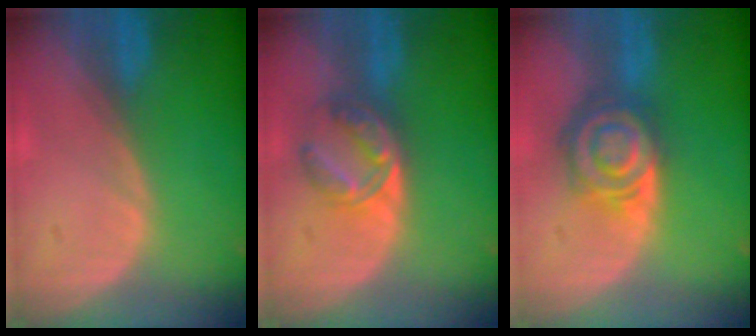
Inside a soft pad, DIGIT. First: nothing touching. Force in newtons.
{"total": 5.8, "press": 5.5, "slide": 1.8}
{"total": 8.2, "press": 7.2, "slide": 4.0}